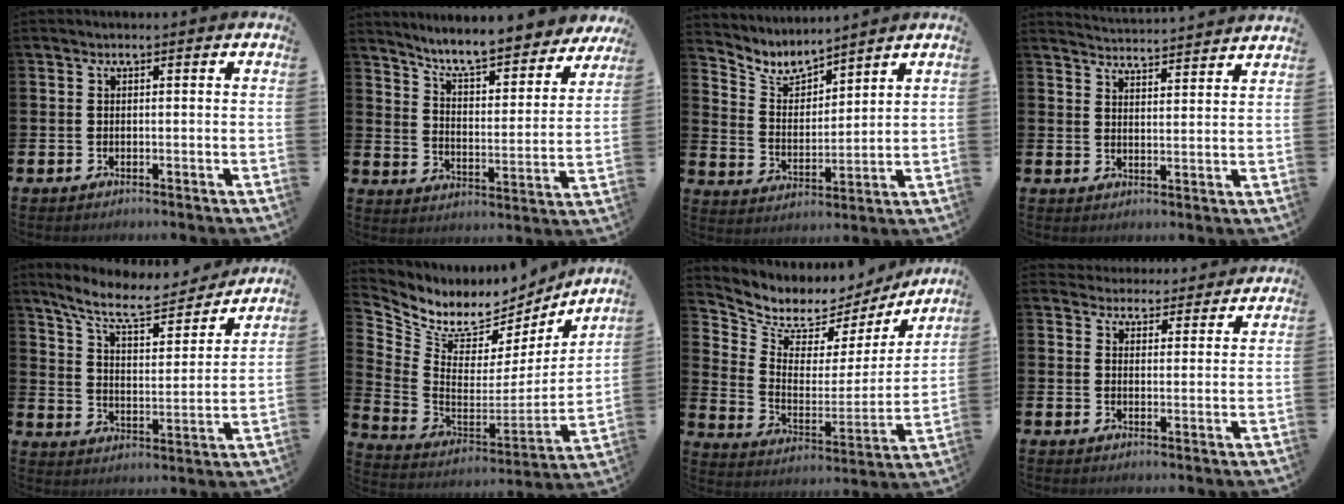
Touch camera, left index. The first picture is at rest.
{"total": 7.6, "force": [7.2, 0.8, 2.4], "torque": [-0.070, -0.062, 0.119]}
{"total": 5.4, "force": [5.0, 1.4, 1.3], "torque": [-0.049, -0.034, 0.087]}
{"total": 4.4, "force": [4.4, -0.3, -0.2], "torque": [-0.001, -0.041, 0.075]}
{"total": 9.3, "force": [8.4, 2.0, 3.5], "torque": [-0.094, -0.055, 0.145]}
{"total": 8.3, "force": [7.0, 4.2, 1.5], "torque": [-0.062, -0.057, 0.122]}
{"total": 6.7, "force": [5.9, 3.2, 0.3], "torque": [-0.050, -0.048, 0.100]}
{"total": 3.9, "force": [3.7, 1.0, -0.4], "torque": [0.001, -0.027, 0.066]}